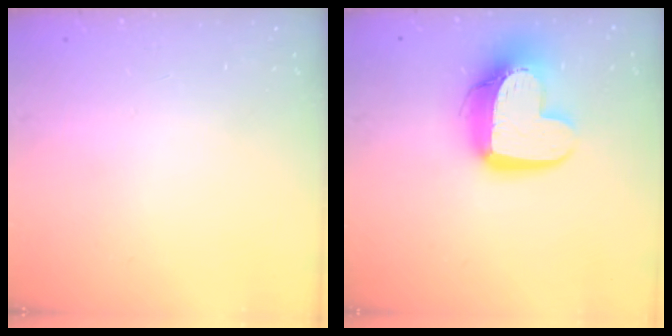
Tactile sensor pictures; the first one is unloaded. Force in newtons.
{"total": 14.9, "press": 14.8, "slide": 1.4}